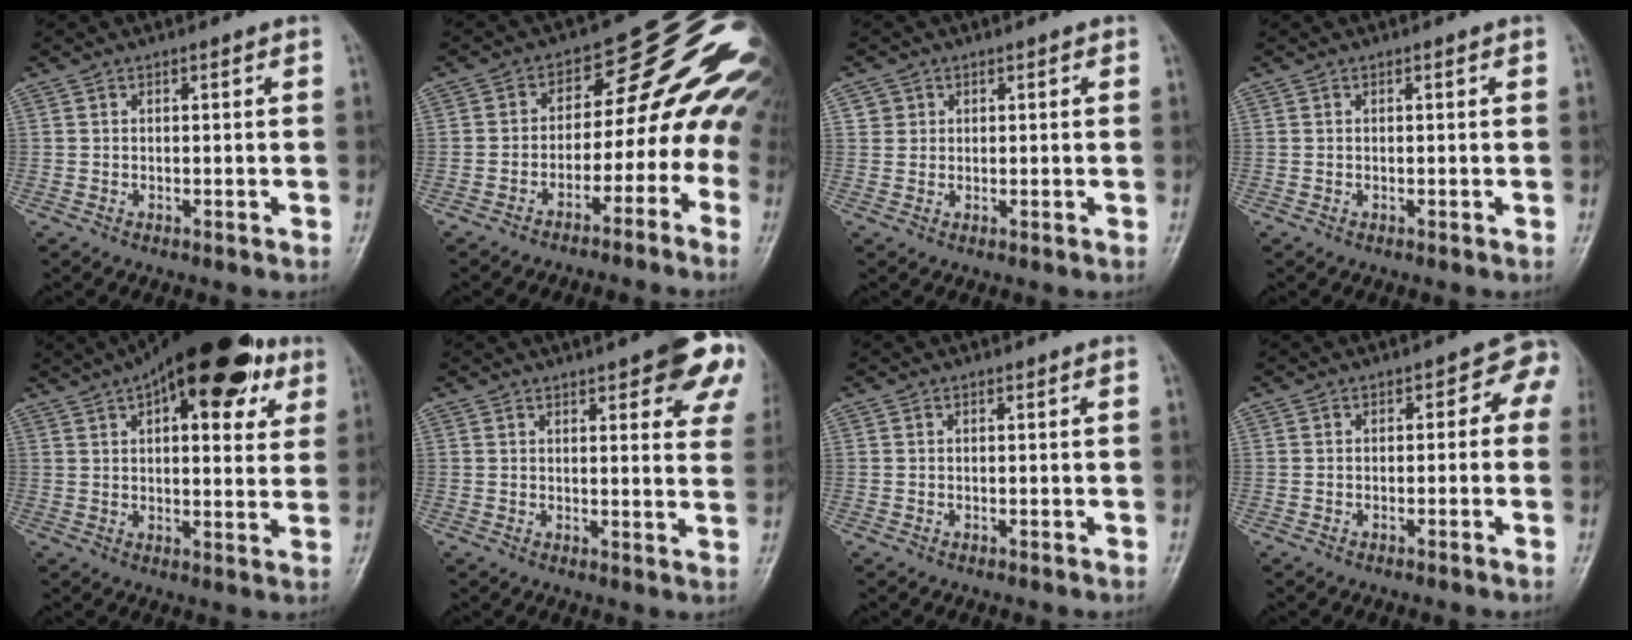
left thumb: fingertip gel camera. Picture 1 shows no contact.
{"total": 17.8, "force": [-6.0, 11.7, 12.0], "torque": [-0.132, 0.108, -0.086]}
{"total": 2.2, "force": [0.8, 2.1, 0.2], "torque": [0.017, -0.001, 0.008]}
{"total": 0.0}
{"total": 22.5, "force": [11.1, 9.6, 17.1], "torque": [-0.223, 0.004, 0.158]}
{"total": 15.7, "force": [8.8, 4.9, 12.0], "torque": [-0.124, -0.025, 0.098]}
{"total": 0.0}
{"total": 4.2, "force": [-0.2, 2.9, 3.0], "torque": [0.001, 0.019, -0.014]}